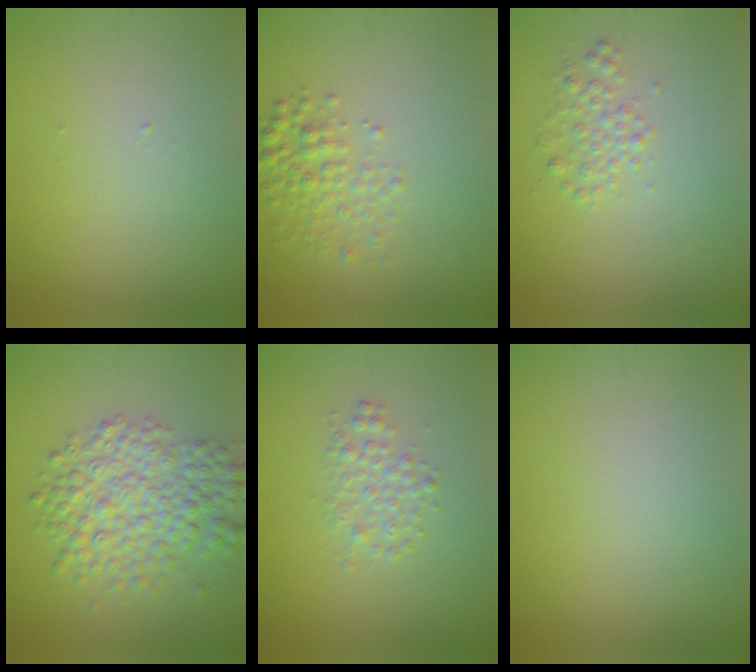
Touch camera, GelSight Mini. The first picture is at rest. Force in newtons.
{"total": 2.7, "press": 2.7, "slide": 0.1}
{"total": 1.7, "press": 1.7, "slide": 0.0}
{"total": 5.8, "press": 5.8, "slide": 0.1}
{"total": 2.0, "press": 2.0, "slide": 0.0}
{"total": 0.0}